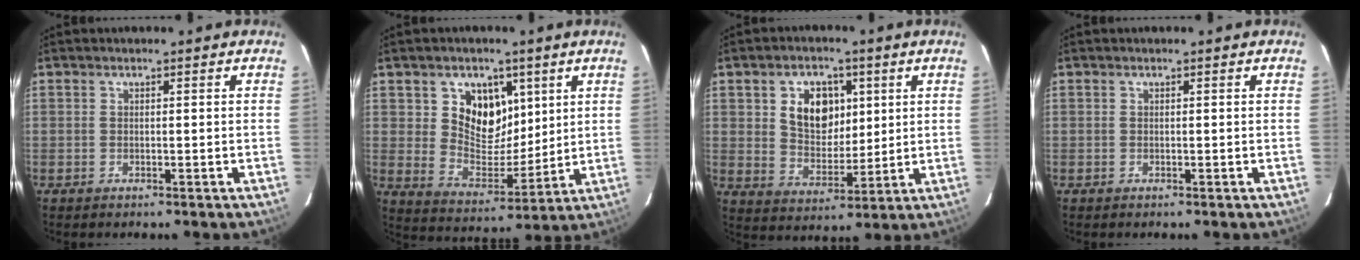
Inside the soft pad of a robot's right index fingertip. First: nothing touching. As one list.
[{"total": 10.8, "force": [4.5, 8.2, 5.5], "torque": [-0.097, -0.008, 0.089]}, {"total": 9.9, "force": [3.1, 7.1, 6.1], "torque": [-0.111, 0.012, 0.063]}, {"total": 0.0}]